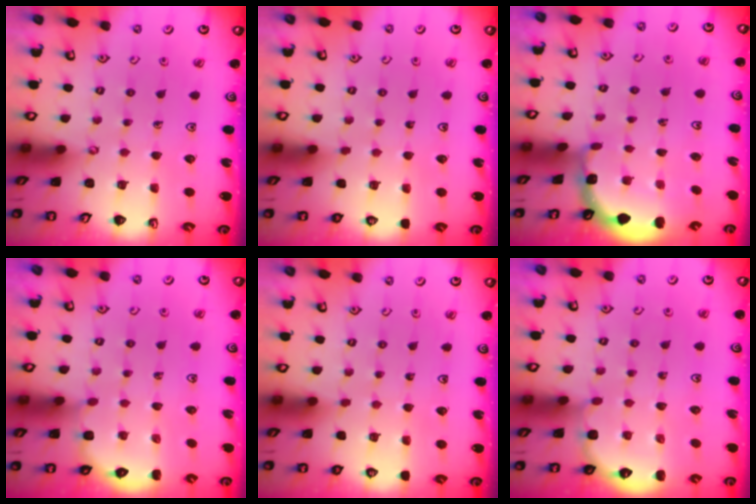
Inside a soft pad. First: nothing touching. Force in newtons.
{"total": 0.0}
{"total": 2.0, "press": 2.0, "slide": 0.3}
{"total": 3.1, "press": 3.1, "slide": 0.3}
{"total": 0.0}
{"total": 4.1, "press": 3.7, "slide": 1.8}